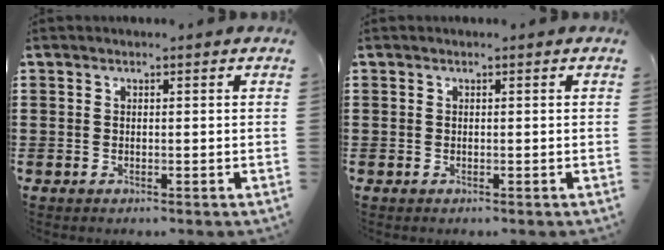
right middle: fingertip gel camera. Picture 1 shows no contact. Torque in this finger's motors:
{"motor_torque": [0.00, 0.00, 0.00, -0.01]}